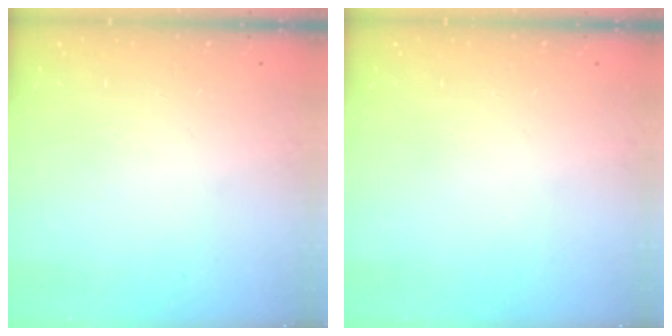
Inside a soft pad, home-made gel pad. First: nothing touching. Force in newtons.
{"total": 0.0}